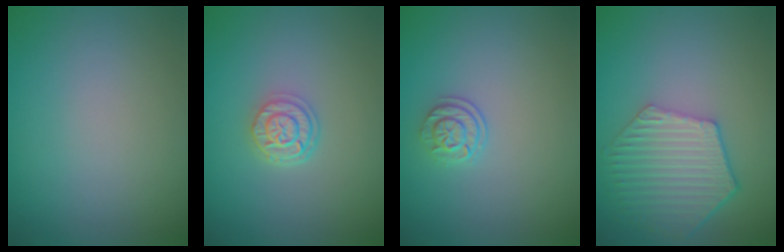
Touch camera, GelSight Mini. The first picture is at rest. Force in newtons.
{"total": 2.6, "press": 2.1, "slide": 1.5}
{"total": 1.9, "press": 1.6, "slide": 1.1}
{"total": 5.8, "press": 4.7, "slide": 3.4}